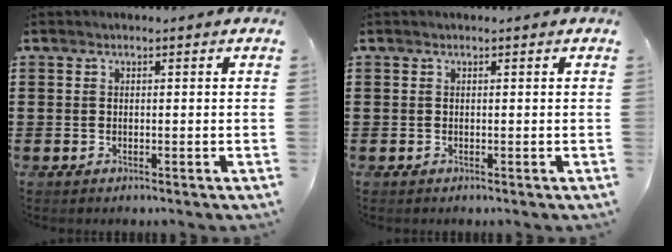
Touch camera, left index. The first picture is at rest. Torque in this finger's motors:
{"motor_torque": [-0.97, 1.17, 0.03, -0.01]}